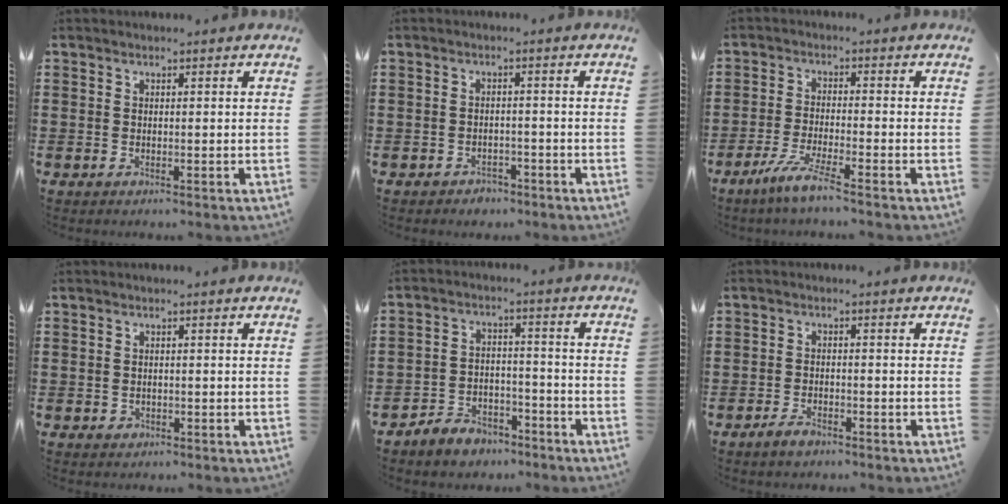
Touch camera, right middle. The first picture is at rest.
{"total": 2.1, "force": [-1.9, 0.8, -0.1], "torque": [-0.005, 0.001, -0.043]}
{"total": 5.4, "force": [-4.1, 0.0, 3.5], "torque": [-0.084, -0.017, -0.080]}
{"total": 0.9, "force": [-0.4, 0.8, 0.2], "torque": [-0.007, 0.002, -0.009]}
{"total": 4.7, "force": [-4.4, 1.5, 0.4], "torque": [-0.011, 0.011, -0.091]}
{"total": 2.2, "force": [-1.8, 0.9, 0.9], "torque": [-0.025, 0.000, -0.039]}